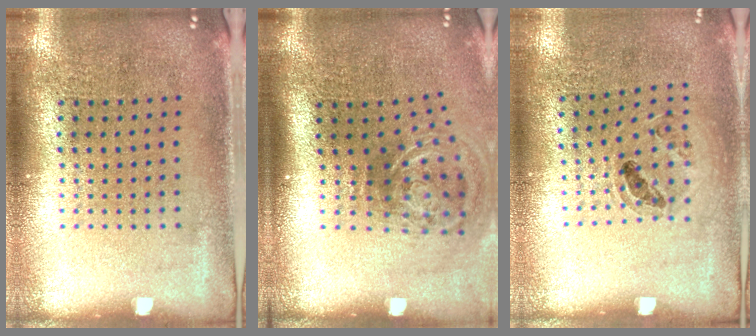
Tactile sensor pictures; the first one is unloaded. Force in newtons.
{"total": 2.2, "press": 1.4, "slide": 1.7}
{"total": 0.9, "press": 0.9, "slide": 0.3}